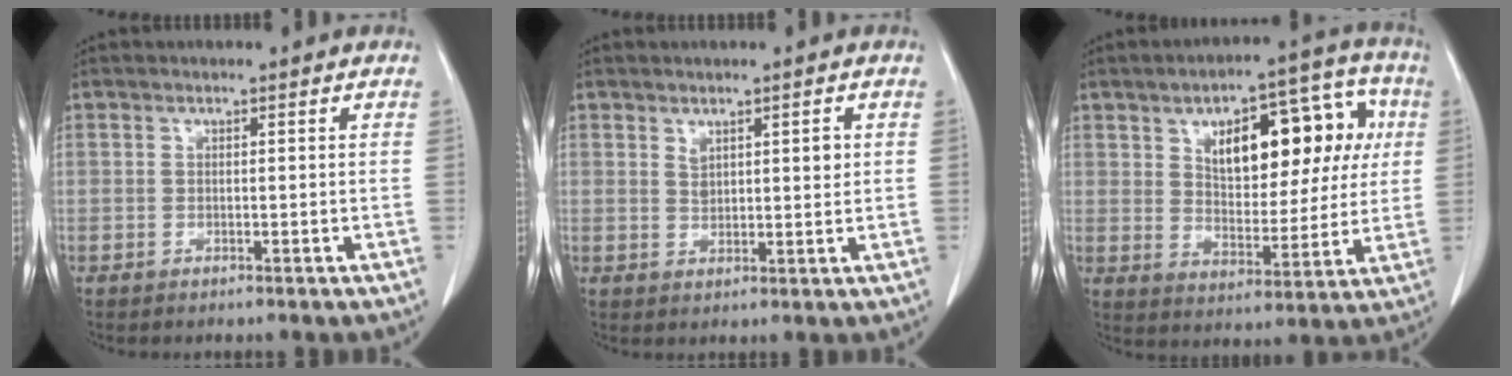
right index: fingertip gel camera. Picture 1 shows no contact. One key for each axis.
{"total": 3.3, "fx": 1.5, "fy": 1.5, "fz": 2.6, "tx": -0.038, "ty": 0.000, "tz": 0.027}
{"total": 16.1, "fx": 4.9, "fy": 7.4, "fz": 13.5, "tx": -0.175, "ty": 0.042, "tz": 0.077}